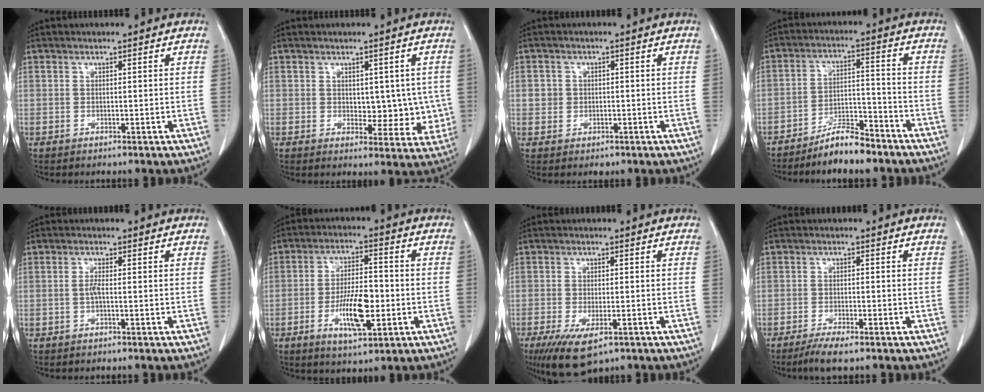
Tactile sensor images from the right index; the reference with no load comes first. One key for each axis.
{"total": 6.0, "fx": 0.4, "fy": 3.8, "fz": 4.6, "tx": -0.035, "ty": 0.001, "tz": 0.013}
{"total": 2.8, "fx": -0.1, "fy": 2.7, "fz": 0.7, "tx": -0.009, "ty": 0.004, "tz": 0.004}
{"total": 7.3, "fx": -6.2, "fy": 1.5, "fz": 3.6, "tx": -0.062, "ty": 0.001, "tz": -0.112}
{"total": 1.3, "fx": -0.3, "fy": 0.1, "fz": 1.3, "tx": -0.027, "ty": 0.000, "tz": -0.007}
{"total": 9.4, "fx": -2.7, "fy": 2.9, "fz": 8.6, "tx": -0.162, "ty": -0.001, "tz": -0.043}
{"total": 8.1, "fx": -4.7, "fy": 2.8, "fz": 6.0, "tx": -0.101, "ty": -0.019, "tz": -0.075}
{"total": 4.0, "fx": -2.9, "fy": 0.3, "fz": 2.7, "tx": -0.049, "ty": -0.008, "tz": -0.051}